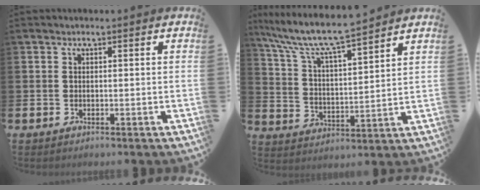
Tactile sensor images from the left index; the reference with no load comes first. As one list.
[{"total": 8.8, "force": [8.1, 0.7, 3.4], "torque": [-0.105, -0.052, 0.139]}]